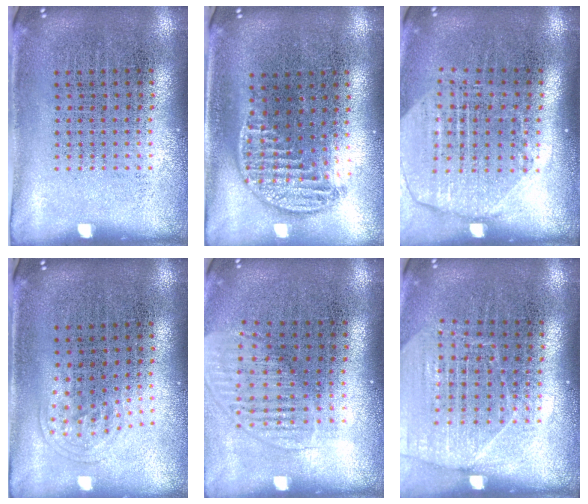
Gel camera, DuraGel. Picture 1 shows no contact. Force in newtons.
{"total": 1.2, "press": 1.0, "slide": 0.6}
{"total": 1.9, "press": 1.7, "slide": 0.9}
{"total": 1.0, "press": 0.6, "slide": 0.8}
{"total": 1.3, "press": 1.1, "slide": 0.7}
{"total": 1.6, "press": 1.6, "slide": 0.3}